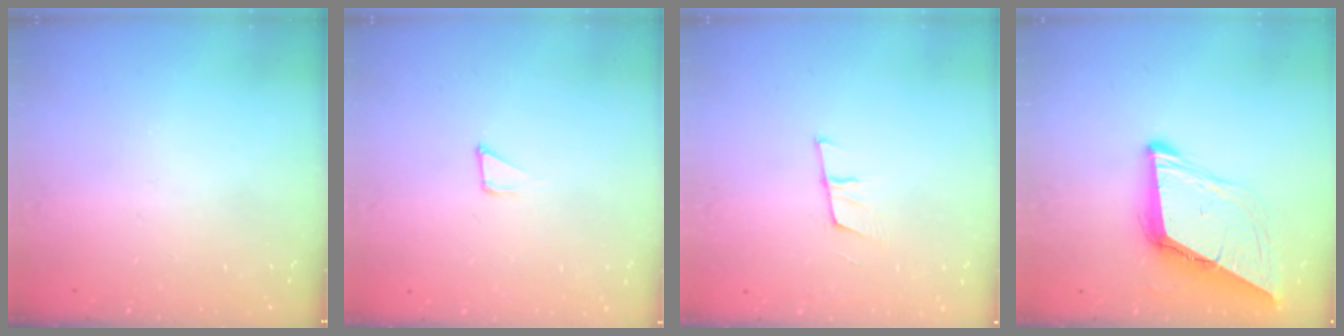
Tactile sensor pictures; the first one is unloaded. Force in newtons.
{"total": 1.6, "press": 1.6, "slide": 0.1}
{"total": 6.0, "press": 5.4, "slide": 2.5}
{"total": 9.4, "press": 9.3, "slide": 1.1}